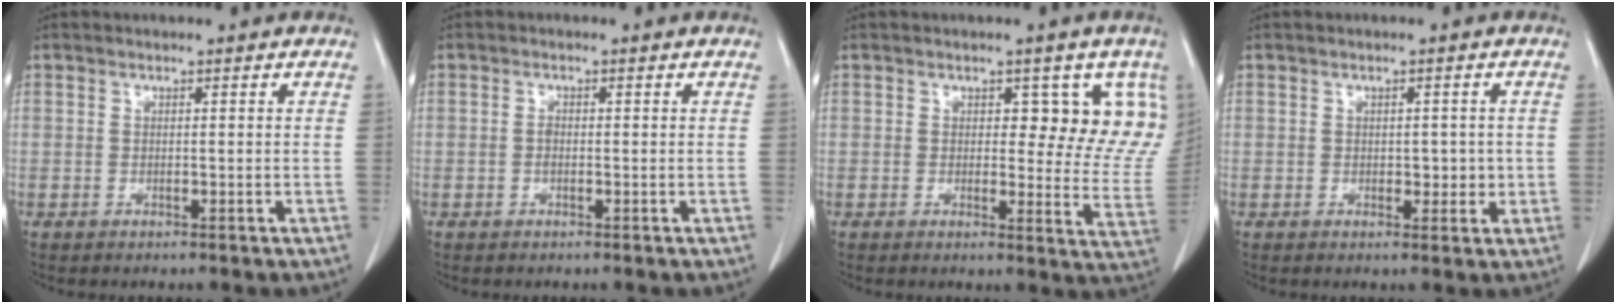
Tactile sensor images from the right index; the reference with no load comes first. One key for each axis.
{"total": 0.9, "fx": -0.2, "fy": 0.5, "fz": 0.7, "tx": -0.015, "ty": 0.002, "tz": -0.004}
{"total": 8.9, "fx": 4.1, "fy": 4.6, "fz": 6.4, "tx": -0.049, "ty": -0.012, "tz": 0.038}
{"total": 2.8, "fx": -0.1, "fy": 1.9, "fz": 2.0, "tx": -0.021, "ty": 0.005, "tz": 0.005}